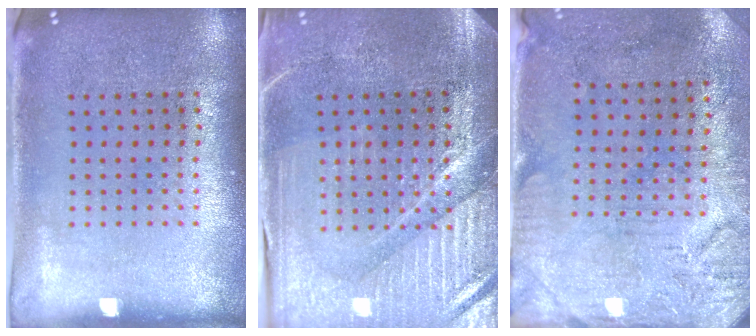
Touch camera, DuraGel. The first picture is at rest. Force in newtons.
{"total": 4.0, "press": 3.8, "slide": 1.2}
{"total": 3.3, "press": 2.6, "slide": 2.0}